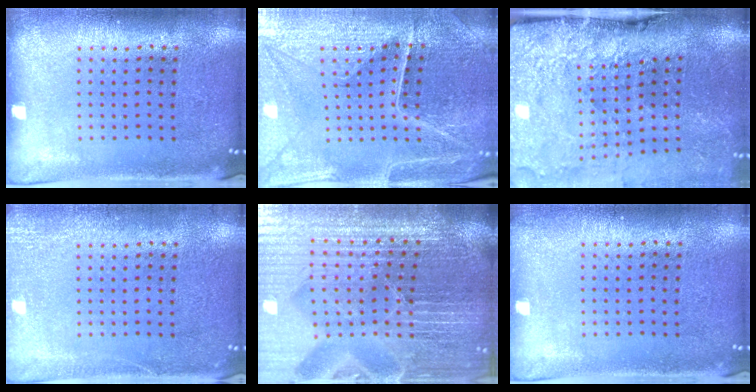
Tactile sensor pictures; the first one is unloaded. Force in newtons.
{"total": 3.5, "press": 3.5, "slide": 0.4}
{"total": 5.0, "press": 3.8, "slide": 3.3}
{"total": 2.5, "press": 2.4, "slide": 0.3}
{"total": 7.2, "press": 6.3, "slide": 3.5}
{"total": 0.5, "press": 0.5, "slide": 0.1}